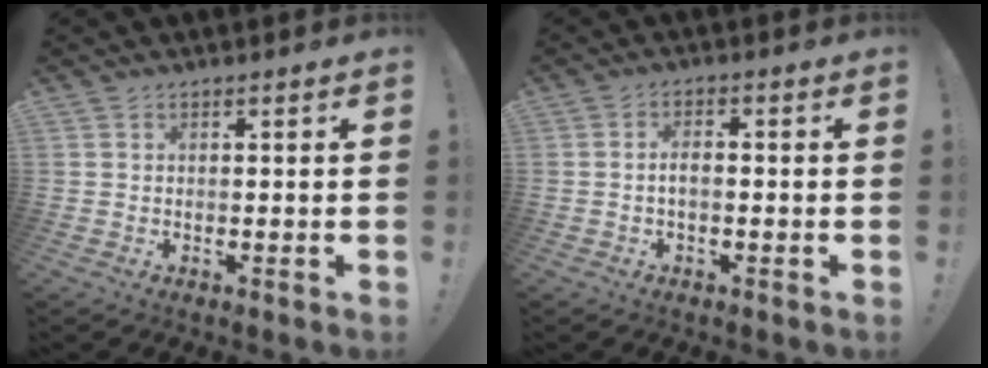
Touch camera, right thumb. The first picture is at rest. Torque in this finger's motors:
{"motor_torque": [-0.20, 0.12, -0.05, 0.04, 0.14]}